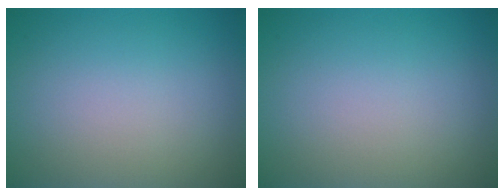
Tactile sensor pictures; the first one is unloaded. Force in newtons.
{"total": 0.0}